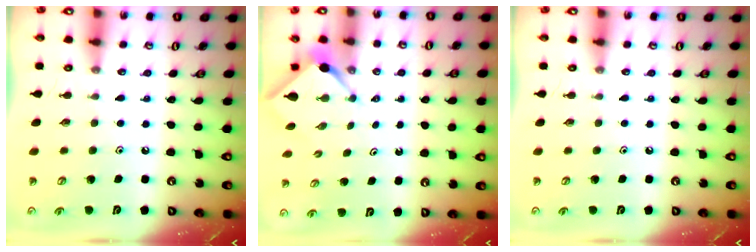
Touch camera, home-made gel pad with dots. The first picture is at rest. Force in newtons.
{"total": 2.3, "press": 2.3, "slide": 0.2}
{"total": 0.0}